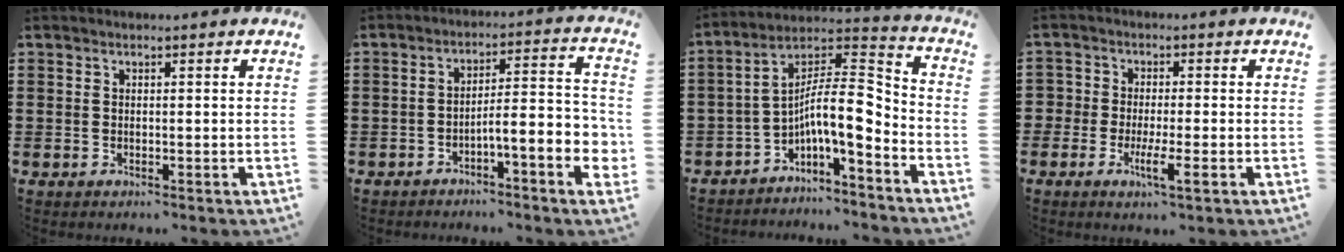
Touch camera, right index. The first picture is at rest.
{"total": 6.7, "force": [-3.4, 0.8, 5.7], "torque": [-0.087, -0.020, -0.067]}
{"total": 10.6, "force": [-2.8, 2.6, 9.9], "torque": [-0.176, -0.019, -0.060]}
{"total": 3.4, "force": [-1.5, 1.4, 2.7], "torque": [-0.047, 0.006, -0.028]}